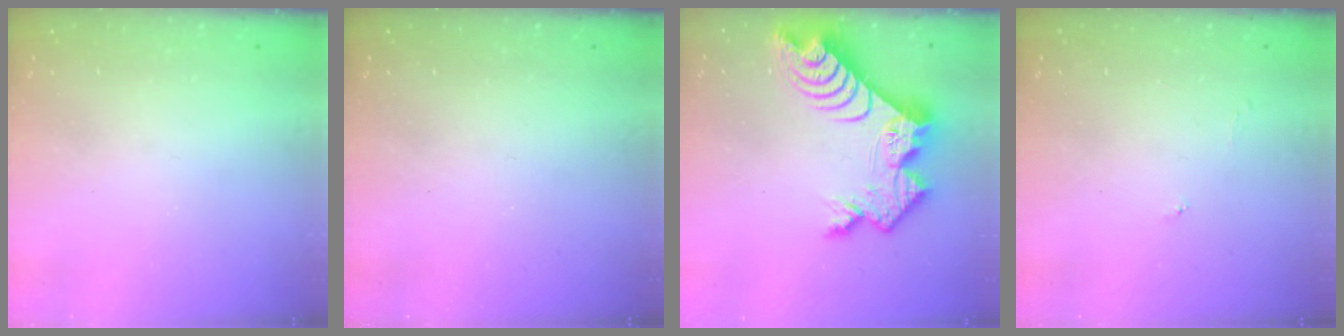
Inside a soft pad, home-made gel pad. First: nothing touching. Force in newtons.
{"total": 0.0}
{"total": 13.4, "press": 13.4, "slide": 1.2}
{"total": 3.9, "press": 3.9, "slide": 0.3}